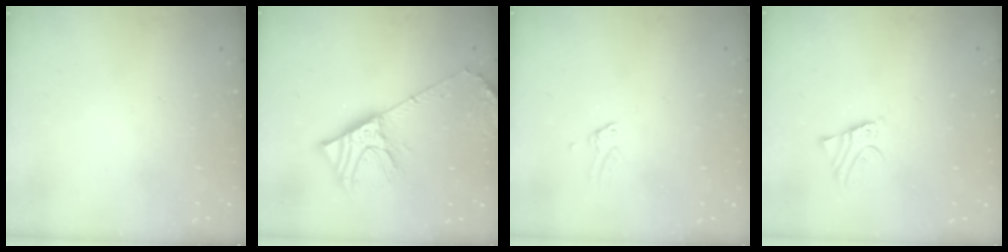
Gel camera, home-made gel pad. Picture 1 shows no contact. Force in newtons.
{"total": 14.1, "press": 13.9, "slide": 2.6}
{"total": 0.0}
{"total": 2.0, "press": 2.0, "slide": 0.1}